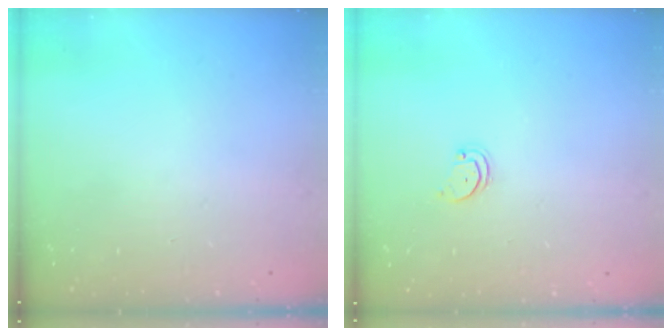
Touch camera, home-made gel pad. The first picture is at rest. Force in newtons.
{"total": 1.8, "press": 1.7, "slide": 0.2}